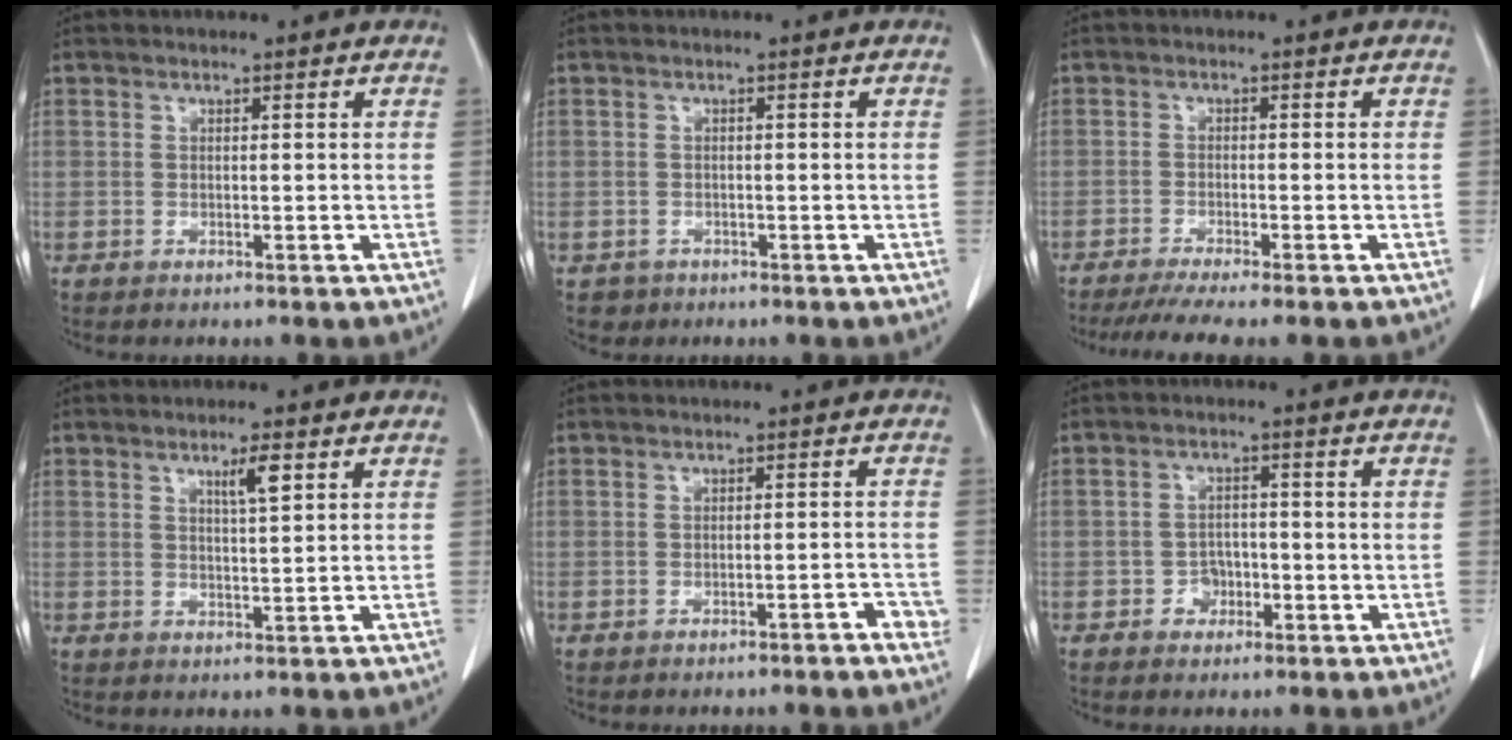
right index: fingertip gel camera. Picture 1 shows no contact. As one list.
[{"total": 2.3, "force": [-1.1, 2.0, 0.0], "torque": [0.002, 0.006, -0.015]}, {"total": 8.3, "force": [-7.1, -0.1, 4.4], "torque": [-0.051, -0.015, -0.109]}, {"total": 3.0, "force": [1.6, 0.0, 2.5], "torque": [-0.040, -0.002, 0.026]}, {"total": 2.2, "force": [-1.4, 0.5, 1.6], "torque": [-0.014, 0.006, -0.018]}, {"total": 2.9, "force": [-1.3, 2.3, 1.1], "torque": [-0.007, 0.009, -0.020]}]